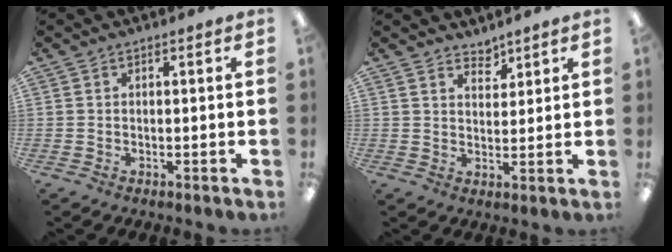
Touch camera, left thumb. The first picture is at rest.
{"total": 3.4, "force": [3.2, 1.1, 0.2], "torque": [0.005, -0.025, 0.058]}